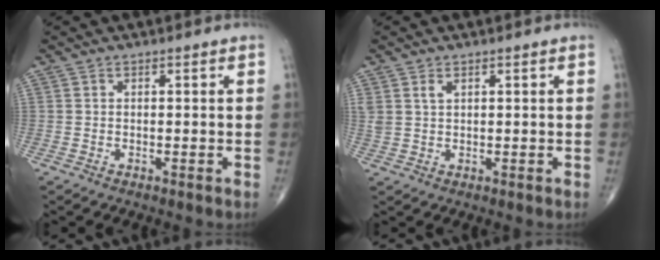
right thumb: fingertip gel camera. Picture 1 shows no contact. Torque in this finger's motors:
{"motor_torque": [0.02, -0.03, 0.22, 0.16, 0.01]}